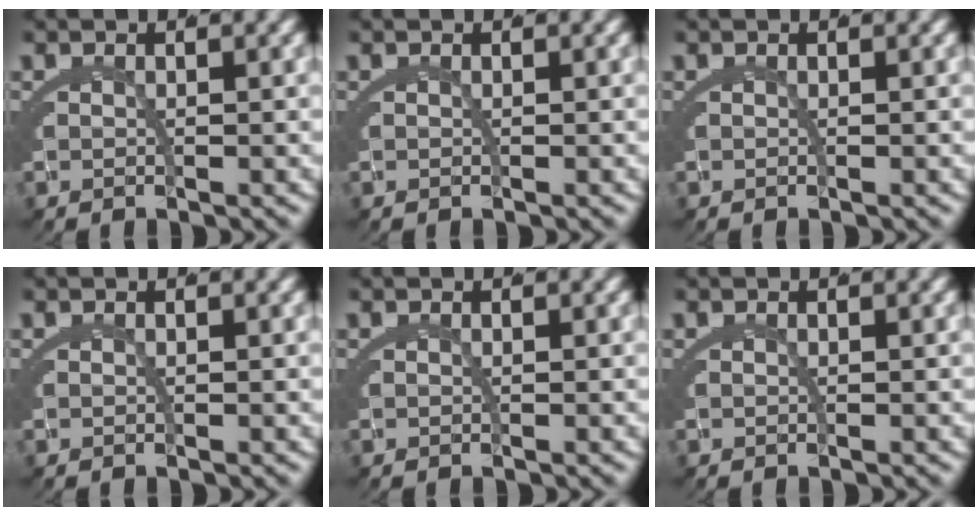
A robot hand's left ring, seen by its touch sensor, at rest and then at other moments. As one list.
[{"total": 0.0}, {"total": 0.0}, {"total": 0.0}, {"total": 0.0}, {"total": 0.0}]